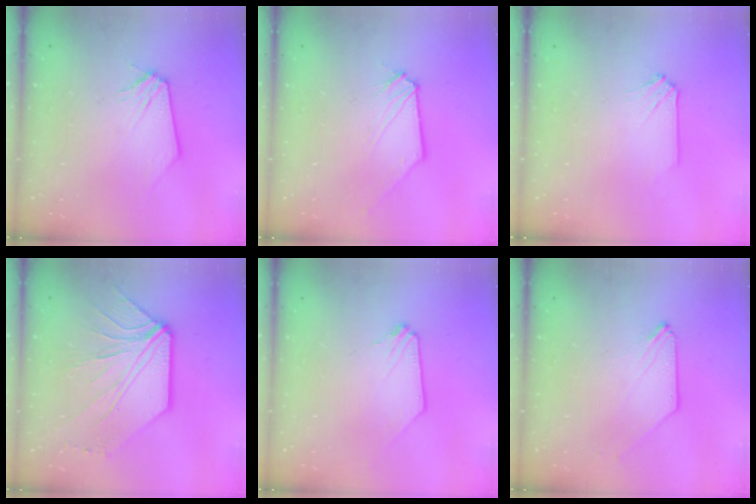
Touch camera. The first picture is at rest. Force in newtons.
{"total": 0.0}
{"total": 0.0}
{"total": 9.6, "press": 9.5, "slide": 1.7}
{"total": 0.0}
{"total": 0.0}